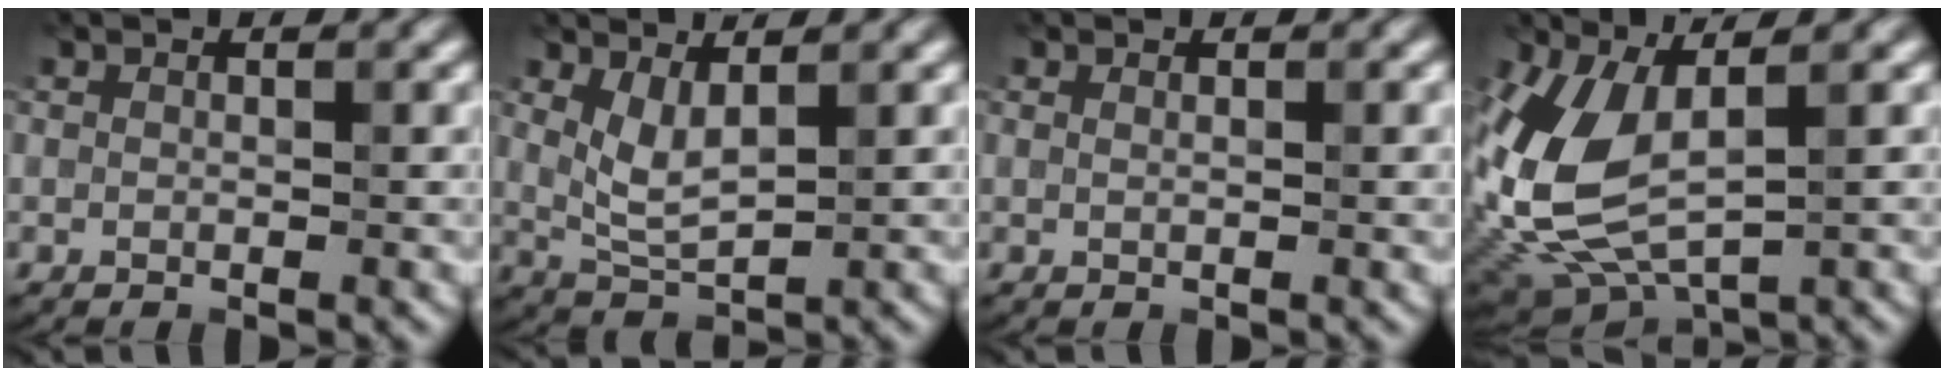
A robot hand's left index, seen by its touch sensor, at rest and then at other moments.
{"total": 2.3, "force": [0.8, 0.6, 2.0], "torque": [-0.055, -0.008, 0.033]}
{"total": 1.3, "force": [0.4, 0.6, 1.0], "torque": [-0.010, 0.002, 0.000]}
{"total": 8.8, "force": [0.0, 4.4, 7.7], "torque": [-0.204, -0.019, 0.018]}